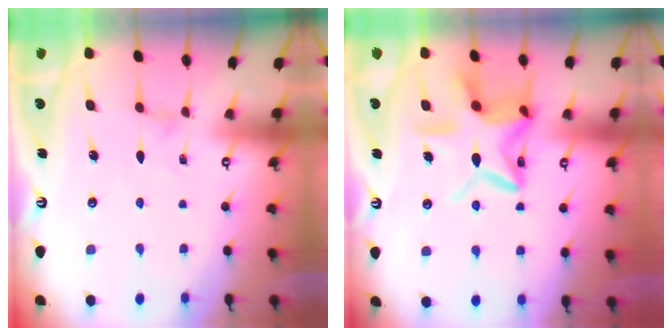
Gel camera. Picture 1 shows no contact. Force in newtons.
{"total": 15.3, "press": 15.2, "slide": 1.4}